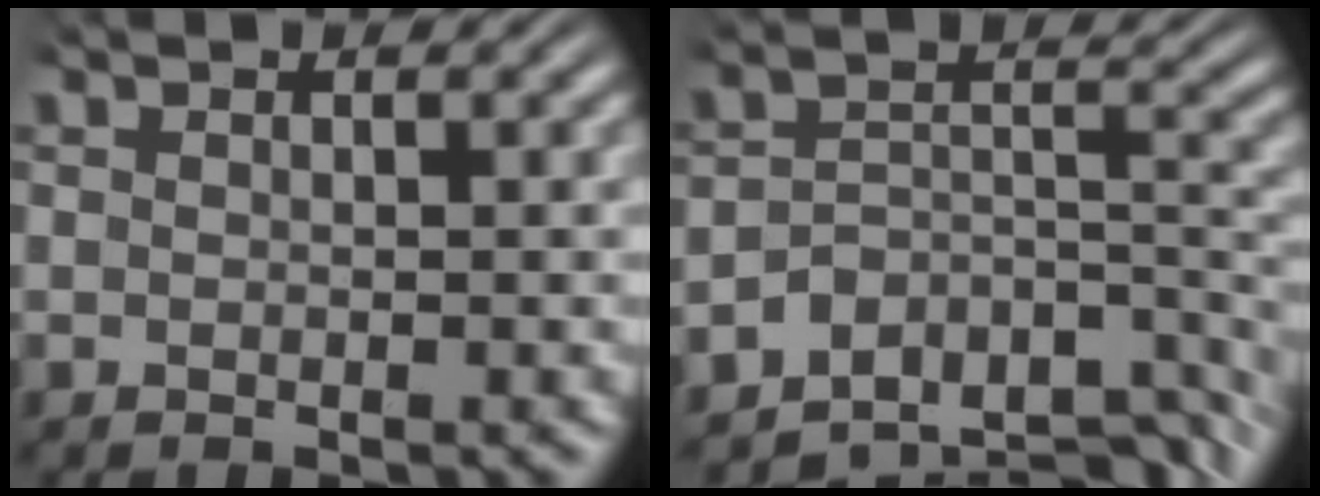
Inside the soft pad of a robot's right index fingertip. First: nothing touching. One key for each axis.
{"total": 10.9, "fx": -6.8, "fy": 6.0, "fz": 6.1, "tx": -0.085, "ty": -0.030, "tz": -0.103}